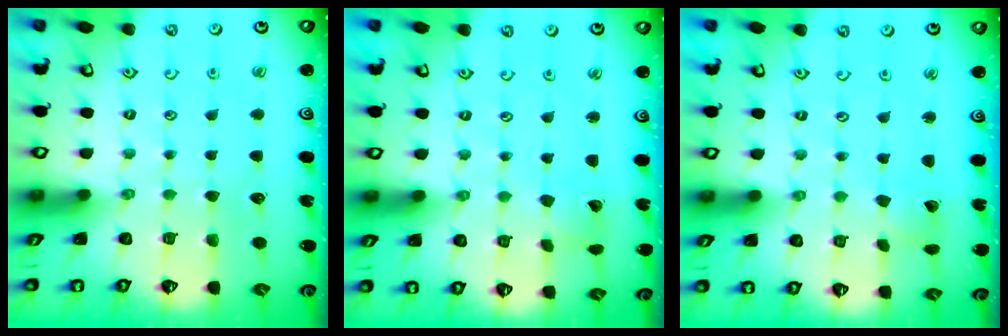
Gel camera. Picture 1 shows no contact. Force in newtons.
{"total": 1.8, "press": 1.7, "slide": 0.1}
{"total": 2.3, "press": 2.3, "slide": 0.2}